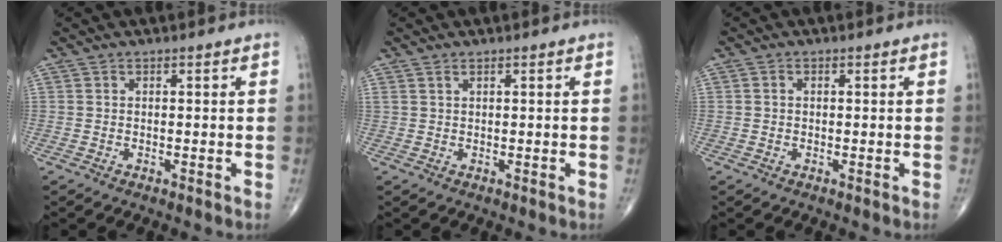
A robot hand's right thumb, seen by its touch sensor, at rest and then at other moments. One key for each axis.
{"total": 0.6, "fx": 0.5, "fy": 0.2, "fz": 0.4, "tx": -0.009, "ty": 0.005, "tz": 0.012}
{"total": 0.7, "fx": 0.0, "fy": 0.6, "fz": 0.4, "tx": -0.005, "ty": 0.002, "tz": -0.002}